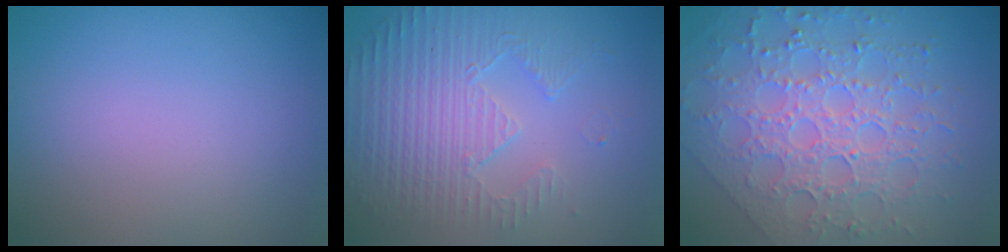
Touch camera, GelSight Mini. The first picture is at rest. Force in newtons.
{"total": 3.9, "press": 3.6, "slide": 1.5}
{"total": 8.5, "press": 6.1, "slide": 5.9}